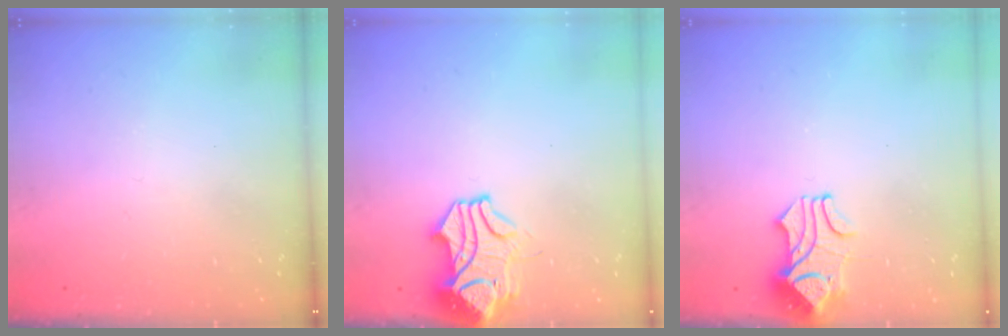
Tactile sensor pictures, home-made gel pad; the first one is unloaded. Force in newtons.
{"total": 8.1, "press": 8.1, "slide": 1.0}
{"total": 1.8, "press": 1.4, "slide": 1.0}